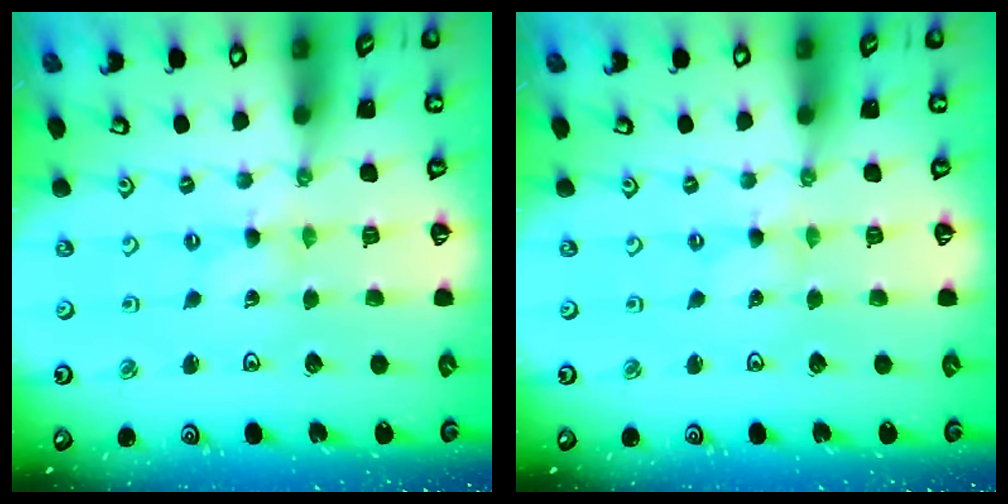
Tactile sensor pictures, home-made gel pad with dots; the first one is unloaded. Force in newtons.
{"total": 0.0}